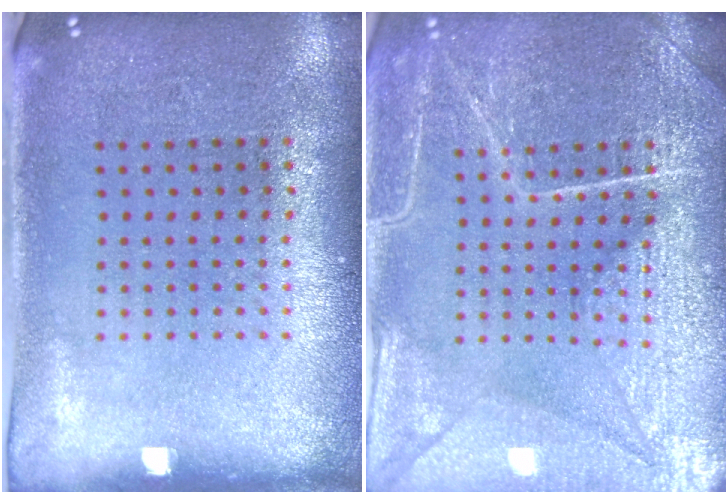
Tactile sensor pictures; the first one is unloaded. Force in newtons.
{"total": 4.6, "press": 4.6, "slide": 0.5}